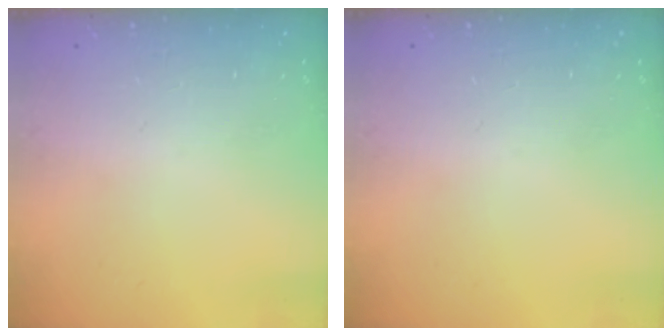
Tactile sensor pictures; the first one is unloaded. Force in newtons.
{"total": 0.0}